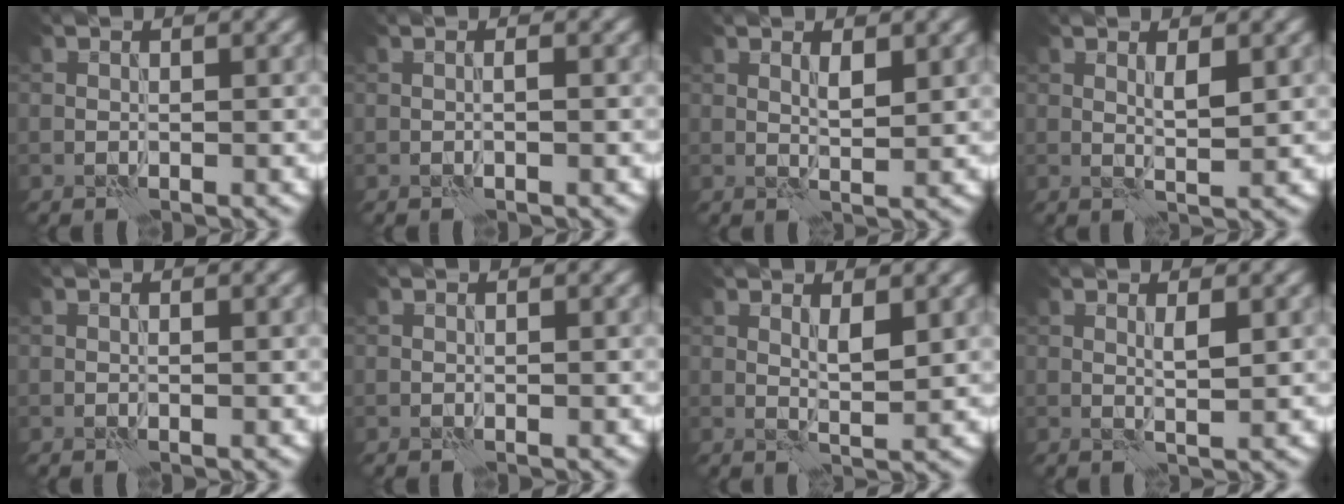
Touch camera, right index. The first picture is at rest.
{"total": 0.6, "force": [-0.2, -0.1, 0.5], "torque": [-0.011, -0.001, -0.003]}
{"total": 1.4, "force": [0.7, 0.2, 1.2], "torque": [-0.023, -0.006, 0.014]}
{"total": 1.6, "force": [0.6, 0.1, 1.5], "torque": [-0.028, -0.006, 0.012]}
{"total": 0.0}
{"total": 0.0}
{"total": 1.8, "force": [0.8, 0.2, 1.6], "torque": [-0.030, -0.006, 0.017]}
{"total": 1.3, "force": [0.4, 0.0, 1.2], "torque": [-0.025, -0.005, 0.008]}